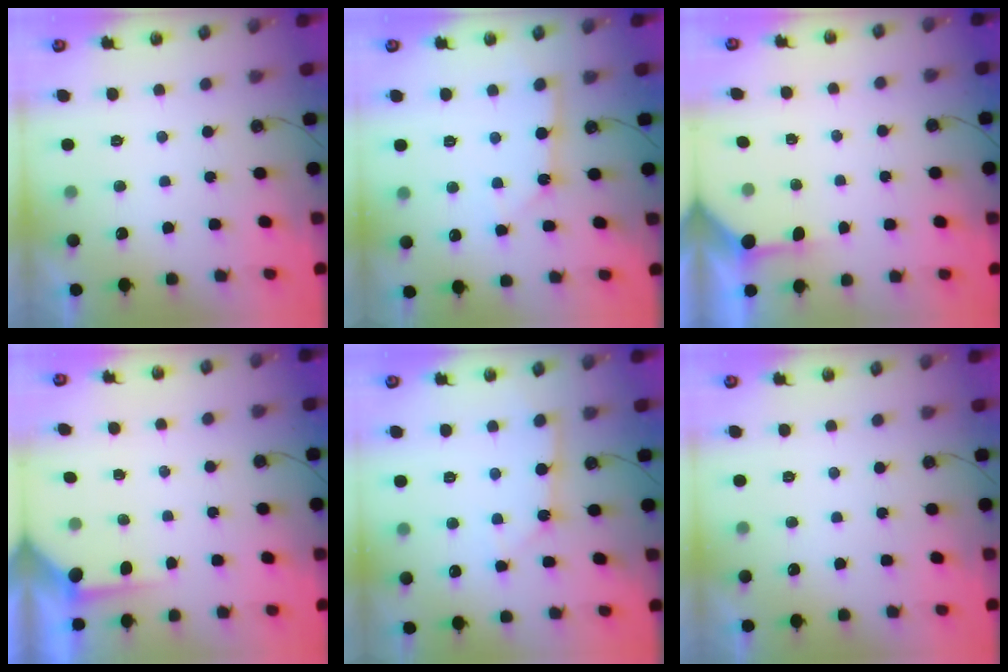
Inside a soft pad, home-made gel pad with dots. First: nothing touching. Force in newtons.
{"total": 2.8, "press": 2.8, "slide": 0.1}
{"total": 3.4, "press": 3.4, "slide": 0.3}
{"total": 4.0, "press": 4.0, "slide": 0.2}
{"total": 2.3, "press": 2.3, "slide": 0.2}
{"total": 0.0}